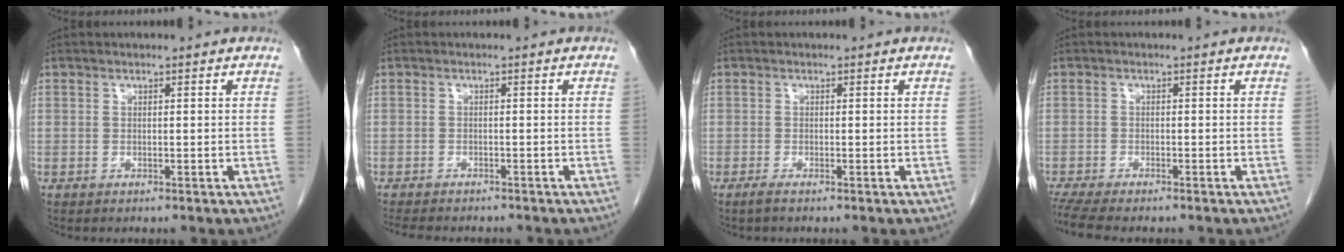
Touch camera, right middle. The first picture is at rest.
{"total": 7.7, "force": [-6.8, 1.8, 3.1], "torque": [-0.048, -0.008, -0.095]}
{"total": 0.8, "force": [-0.5, -0.1, 0.6], "torque": [-0.015, -0.003, -0.012]}
{"total": 6.1, "force": [-5.2, 0.6, 3.1], "torque": [-0.058, -0.014, -0.087]}